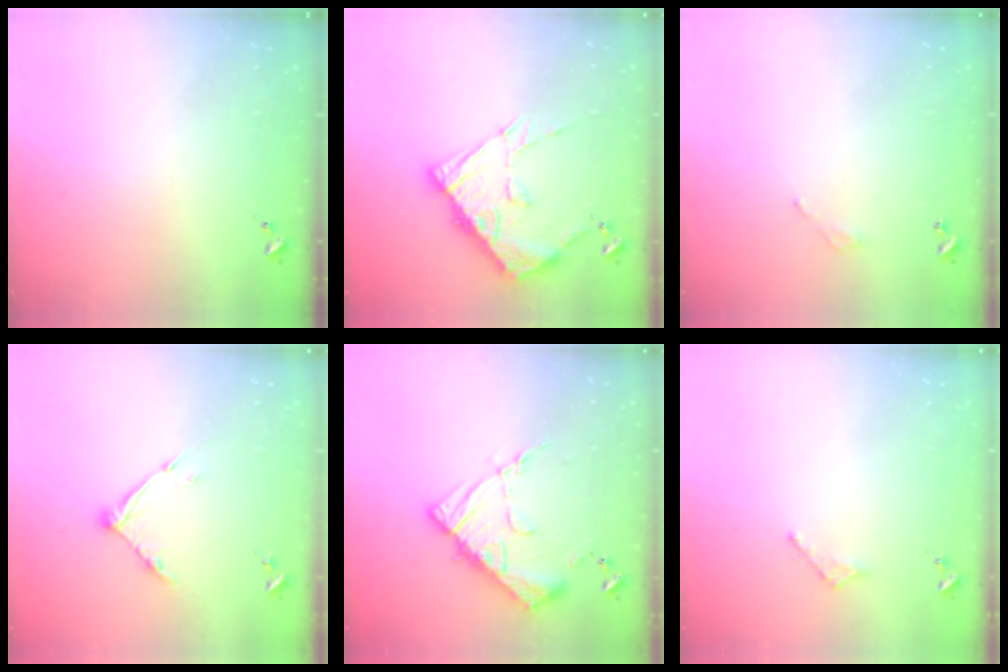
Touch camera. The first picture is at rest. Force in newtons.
{"total": 14.4, "press": 14.3, "slide": 1.4}
{"total": 3.1, "press": 3.0, "slide": 0.3}
{"total": 9.3, "press": 9.3, "slide": 0.4}
{"total": 14.8, "press": 14.7, "slide": 1.4}
{"total": 2.5, "press": 2.5, "slide": 0.2}